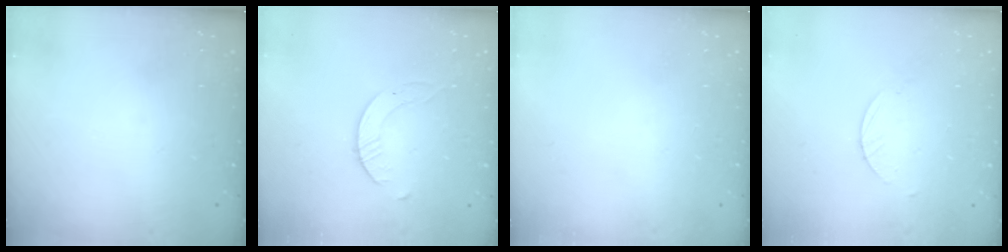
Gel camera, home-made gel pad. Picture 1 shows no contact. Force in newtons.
{"total": 2.6, "press": 2.6, "slide": 0.3}
{"total": 0.0}
{"total": 1.8, "press": 1.8, "slide": 0.1}